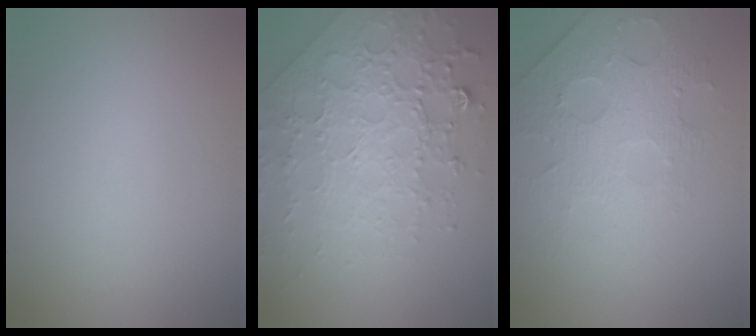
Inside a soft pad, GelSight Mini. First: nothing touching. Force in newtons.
{"total": 7.9, "press": 5.6, "slide": 5.6}
{"total": 3.8, "press": 3.6, "slide": 1.1}